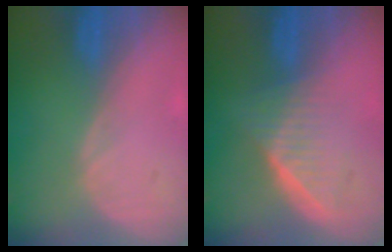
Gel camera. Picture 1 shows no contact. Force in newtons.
{"total": 6.7, "press": 6.0, "slide": 3.0}